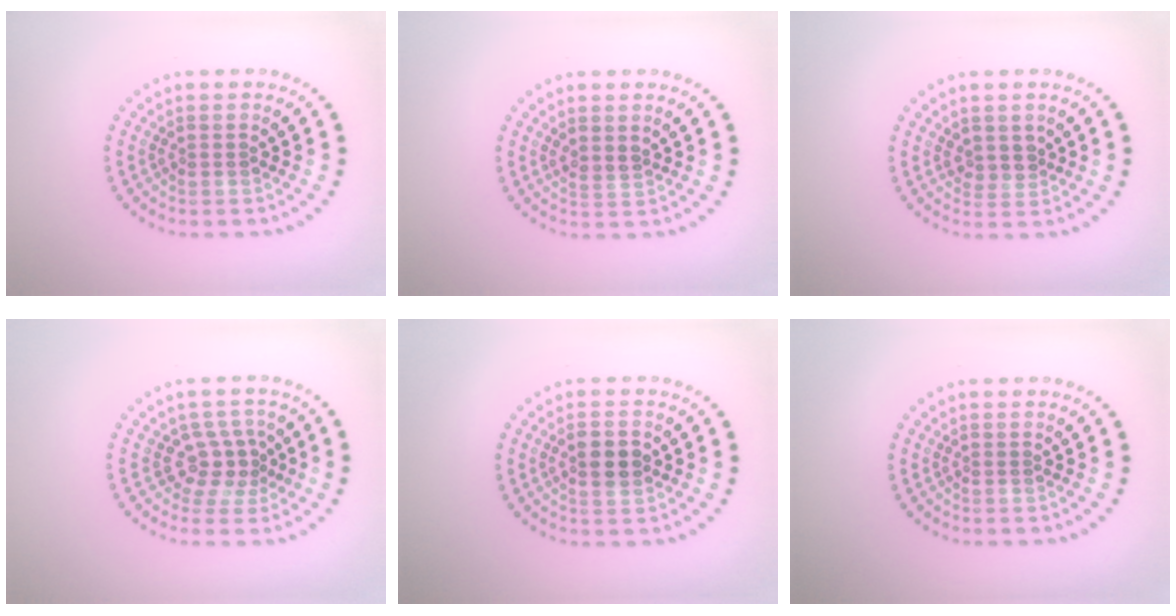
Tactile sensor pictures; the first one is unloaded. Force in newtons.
{"total": 0.9, "press": 0.6, "slide": 0.6}
{"total": 1.7, "press": 1.3, "slide": 1.1}
{"total": 3.0, "press": 2.1, "slide": 2.2}
{"total": 2.5, "press": 2.5, "slide": 0.2}
{"total": 0.0}